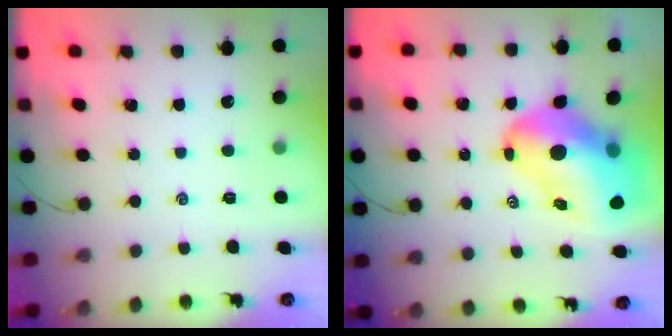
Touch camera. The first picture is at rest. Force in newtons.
{"total": 18.4, "press": 17.6, "slide": 5.2}